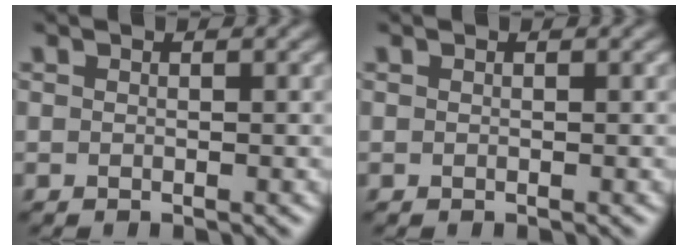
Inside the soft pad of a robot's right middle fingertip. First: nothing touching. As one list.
[{"total": 0.0}]